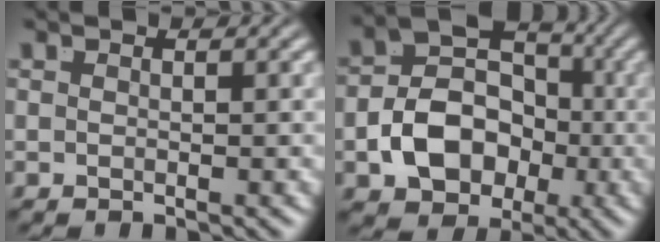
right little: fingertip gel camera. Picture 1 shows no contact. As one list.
[{"total": 7.0, "force": [-0.2, 5.2, 4.8], "torque": [-0.097, -0.019, 0.004]}]